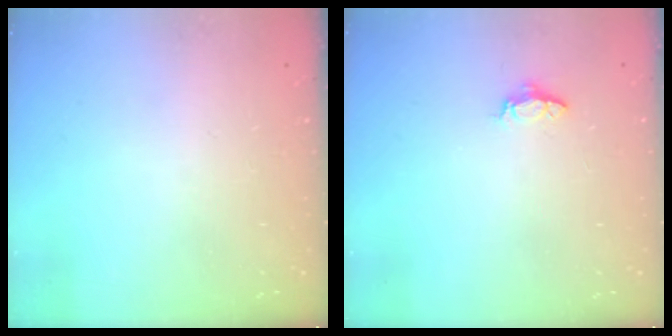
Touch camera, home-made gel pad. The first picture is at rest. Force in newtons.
{"total": 3.6, "press": 3.5, "slide": 0.4}